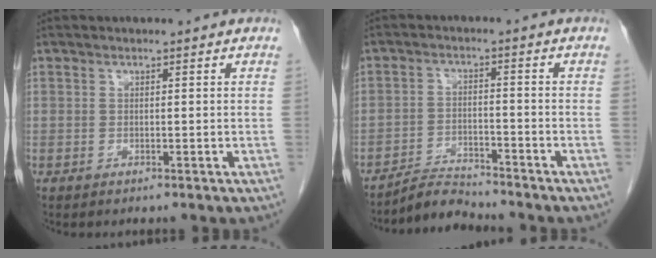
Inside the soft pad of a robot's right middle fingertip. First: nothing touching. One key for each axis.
{"total": 4.4, "fx": -4.4, "fy": -0.1, "fz": -0.3, "tx": 0.008, "ty": -0.008, "tz": -0.076}